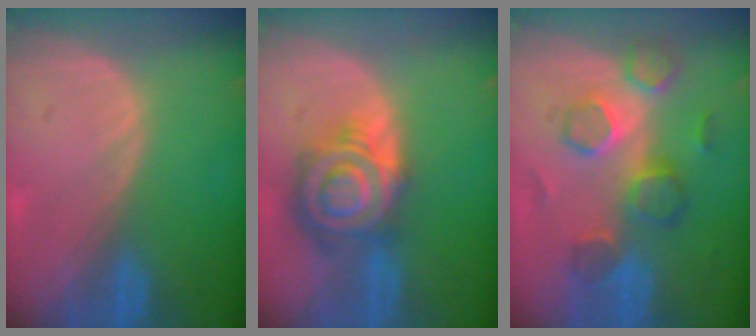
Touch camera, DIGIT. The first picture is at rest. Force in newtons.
{"total": 9.3, "press": 9.2, "slide": 0.6}
{"total": 8.2, "press": 8.0, "slide": 1.8}